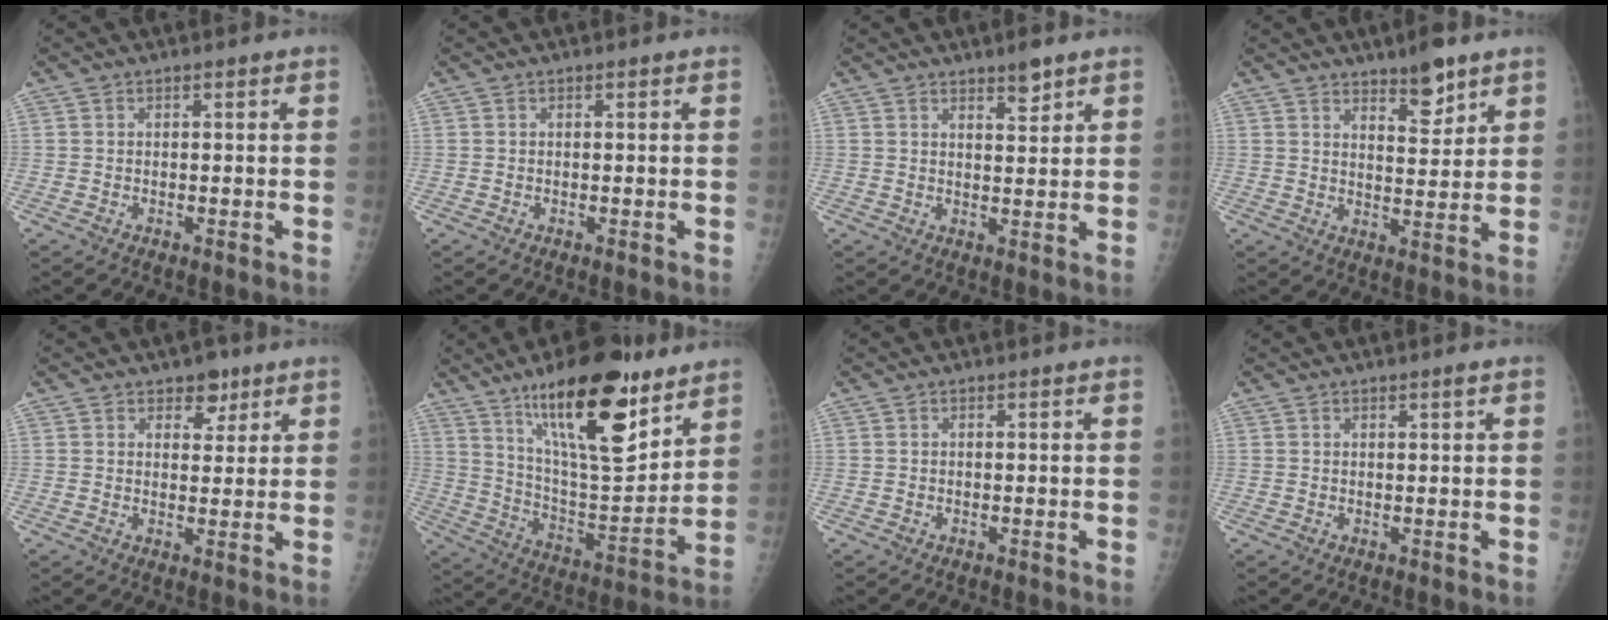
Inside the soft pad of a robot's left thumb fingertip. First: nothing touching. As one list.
[{"total": 0.0}, {"total": 3.5, "force": [2.7, 1.0, 2.1], "torque": [-0.024, -0.021, 0.042]}, {"total": 6.9, "force": [4.9, 2.2, 4.2], "torque": [-0.046, -0.037, 0.075]}, {"total": 4.3, "force": [2.7, 2.8, 1.8], "torque": [0.003, -0.015, 0.040]}, {"total": 23.1, "force": [14.3, 7.5, 16.6], "torque": [-0.233, -0.077, 0.242]}, {"total": 0.0}, {"total": 0.9, "force": [0.6, 0.1, 0.7], "torque": [-0.010, -0.003, 0.010]}]